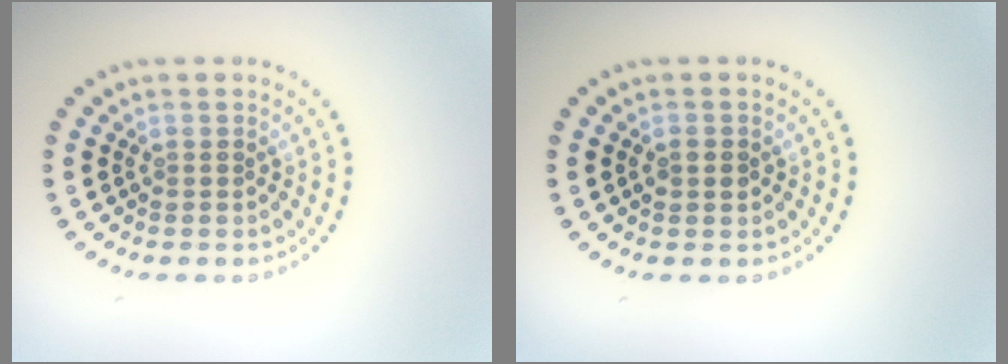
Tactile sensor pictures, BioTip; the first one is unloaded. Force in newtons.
{"total": 1.1, "press": 1.1, "slide": 0.2}